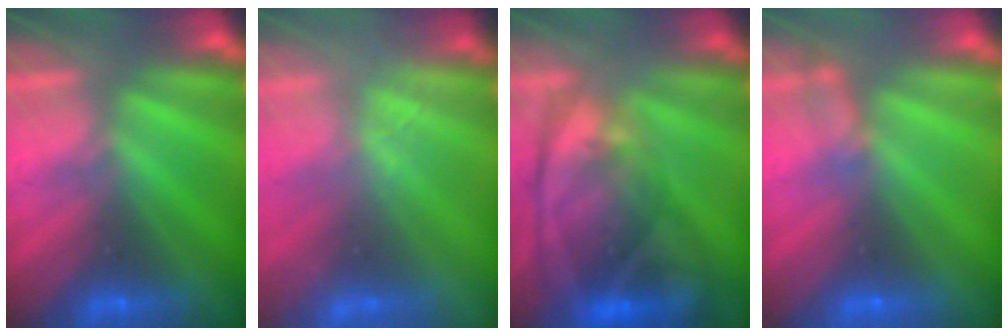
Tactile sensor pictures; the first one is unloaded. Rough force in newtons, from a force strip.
{"total": 2.3}
{"total": 8.0}
{"total": 2.2}